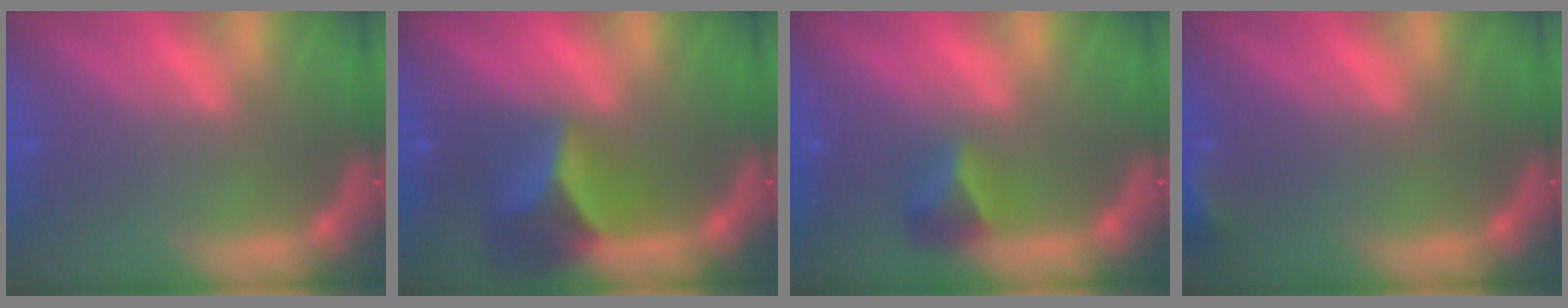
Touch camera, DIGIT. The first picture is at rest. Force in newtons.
{"total": 6.4}
{"total": 2.9}
{"total": 3.0}